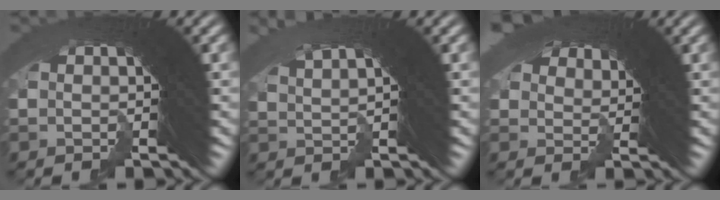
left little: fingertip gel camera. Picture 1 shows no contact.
{"total": 3.8, "force": [3.5, -0.4, 1.4], "torque": [-0.010, 0.031, 0.057]}
{"total": 2.4, "force": [0.7, 2.3, 0.3], "torque": [0.006, -0.028, 0.022]}